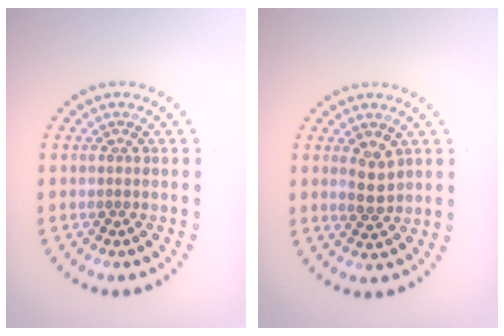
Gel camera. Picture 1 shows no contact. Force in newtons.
{"total": 2.2, "press": 2.2, "slide": 0.5}